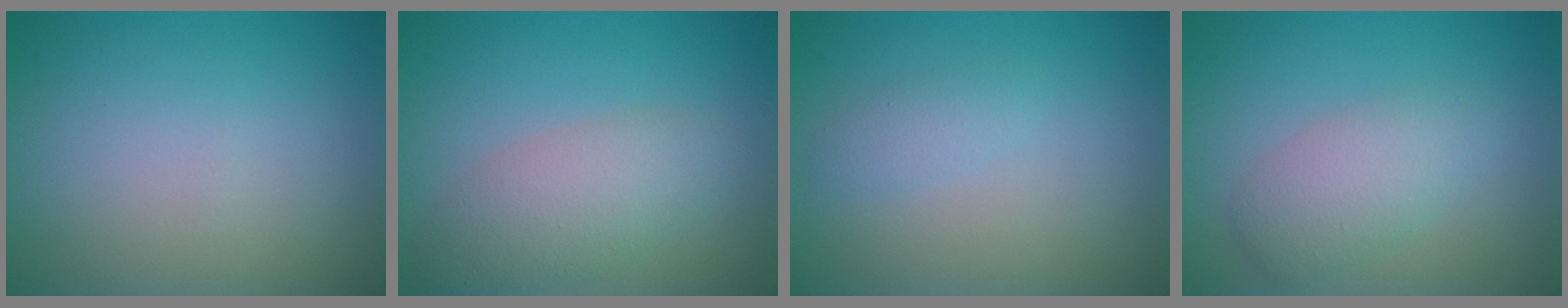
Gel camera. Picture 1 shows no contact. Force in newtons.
{"total": 4.0, "press": 4.0, "slide": 0.3}
{"total": 1.2, "press": 1.2, "slide": 0.0}
{"total": 3.4, "press": 3.4, "slide": 0.2}